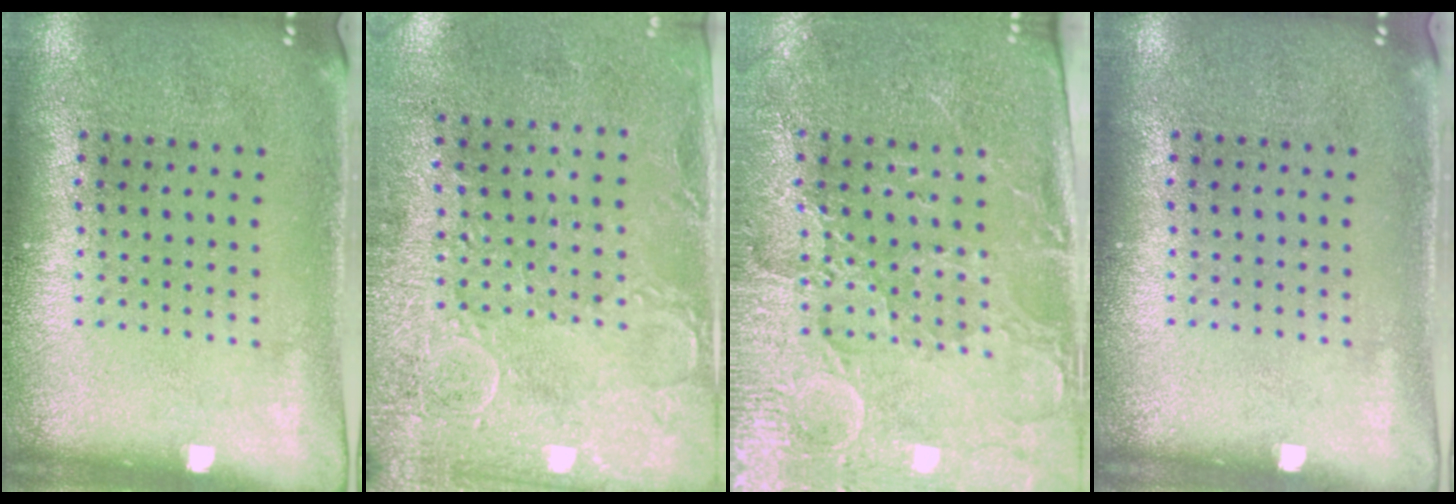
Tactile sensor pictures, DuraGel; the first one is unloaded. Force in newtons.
{"total": 2.9, "press": 2.3, "slide": 1.7}
{"total": 3.5, "press": 3.3, "slide": 1.2}
{"total": 0.0}